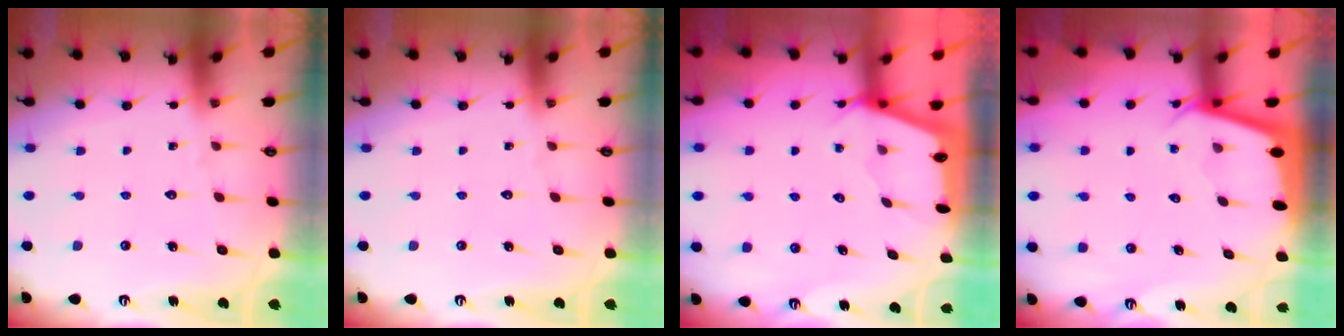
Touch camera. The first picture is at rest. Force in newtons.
{"total": 0.0}
{"total": 2.3, "press": 2.3, "slide": 0.3}
{"total": 2.3, "press": 2.3, "slide": 0.1}